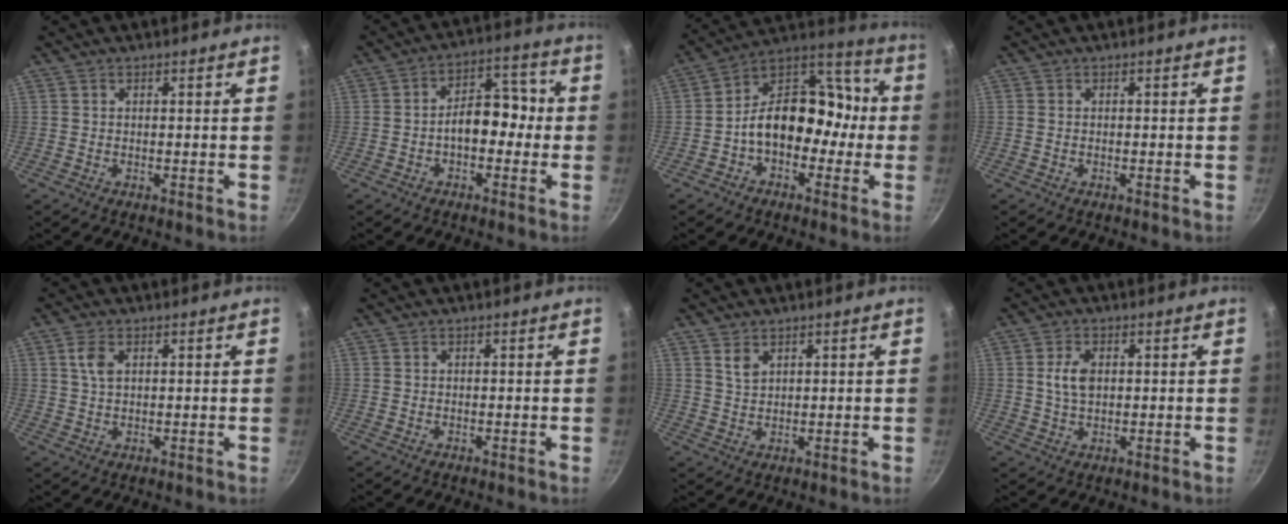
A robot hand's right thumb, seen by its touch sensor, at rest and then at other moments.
{"total": 9.1, "force": [-1.5, 5.8, 6.9], "torque": [-0.055, 0.042, -0.037]}
{"total": 16.2, "force": [-2.5, 11.6, 11.0], "torque": [-0.115, 0.073, -0.056]}
{"total": 0.0}
{"total": 3.6, "force": [1.3, 1.9, 2.7], "torque": [-0.053, -0.001, 0.025]}
{"total": 0.0}
{"total": 2.8, "force": [1.7, 1.5, 1.6], "torque": [-0.028, -0.008, 0.037]}
{"total": 4.8, "force": [0.8, 3.0, 3.7], "torque": [-0.062, 0.001, 0.015]}